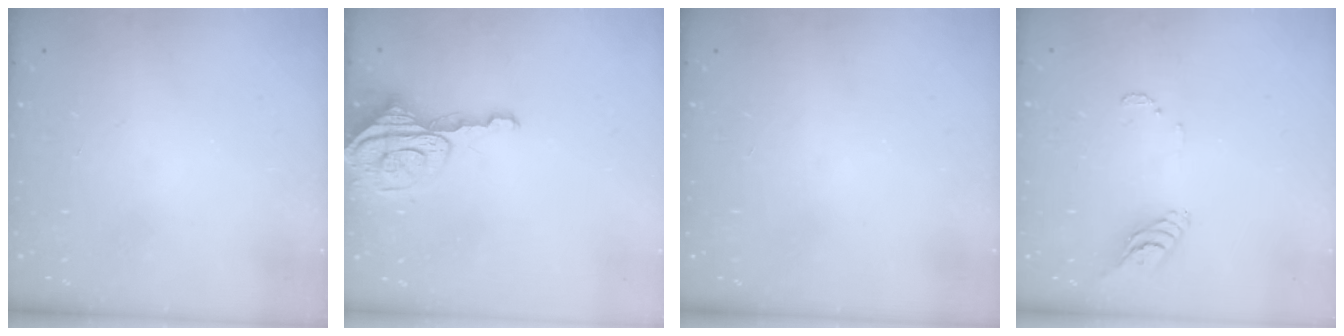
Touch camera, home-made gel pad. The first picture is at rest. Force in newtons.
{"total": 8.0, "press": 8.0, "slide": 0.8}
{"total": 0.0}
{"total": 8.3, "press": 8.3, "slide": 0.7}